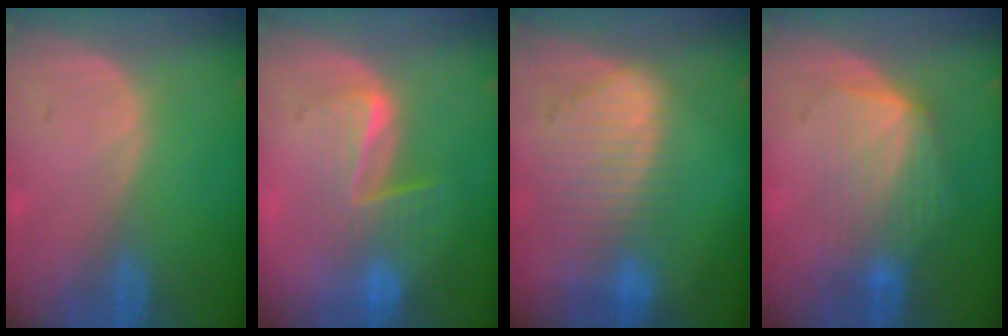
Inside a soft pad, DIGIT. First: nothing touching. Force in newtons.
{"total": 6.2, "press": 6.1, "slide": 1.5}
{"total": 9.3, "press": 8.1, "slide": 4.4}
{"total": 6.9, "press": 6.8, "slide": 0.5}